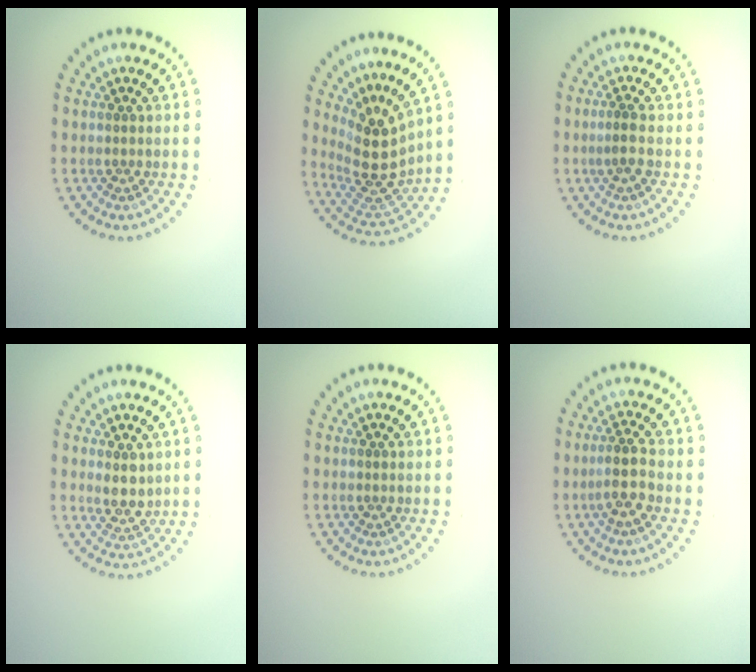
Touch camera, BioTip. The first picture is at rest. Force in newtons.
{"total": 4.7, "press": 3.7, "slide": 2.8}
{"total": 1.1, "press": 0.9, "slide": 0.6}
{"total": 2.3, "press": 2.0, "slide": 1.0}
{"total": 0.0}
{"total": 2.3, "press": 1.9, "slide": 1.3}